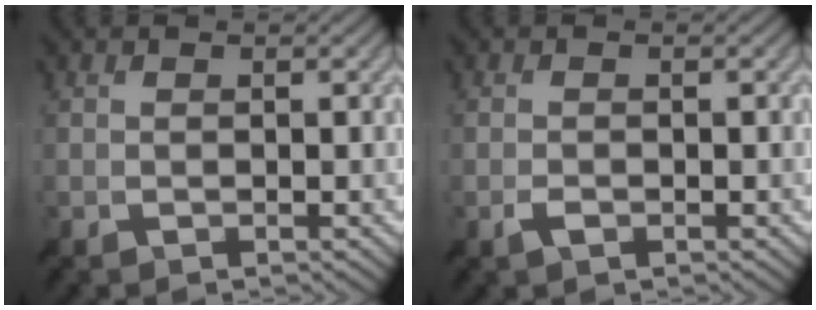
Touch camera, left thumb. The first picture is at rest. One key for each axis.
{"total": 0.9, "fx": -0.4, "fy": 0.4, "fz": 0.8, "tx": -0.019, "ty": 0.002, "tz": -0.009}